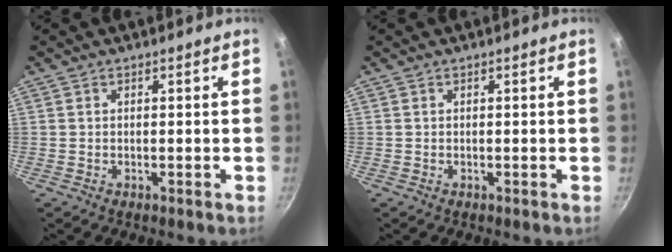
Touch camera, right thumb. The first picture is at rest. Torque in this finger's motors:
{"motor_torque": [0.16, -0.23, 0.01, -0.02, 0.00]}